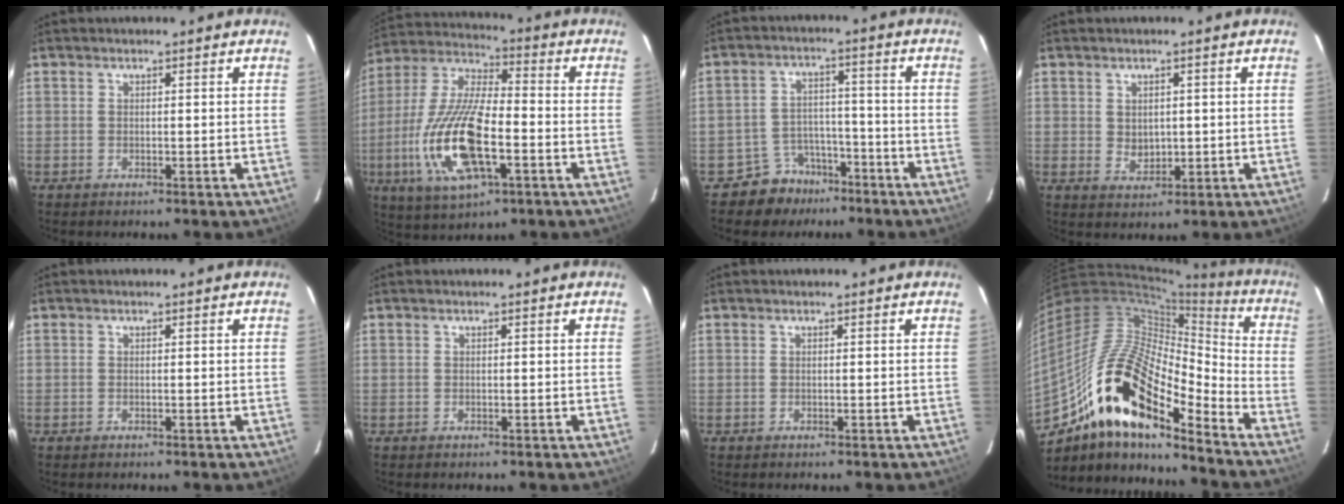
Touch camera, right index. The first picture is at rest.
{"total": 19.5, "force": [-5.8, 7.4, 17.1], "torque": [-0.366, -0.015, -0.110]}
{"total": 7.5, "force": [-5.4, 5.2, 0.0], "torque": [-0.009, 0.033, -0.081]}
{"total": 3.2, "force": [0.5, 2.6, 1.8], "torque": [-0.029, 0.001, 0.014]}
{"total": 0.0}
{"total": 0.0}
{"total": 0.0}
{"total": 23.6, "force": [-14.4, 8.3, 16.7], "torque": [-0.296, -0.019, -0.281]}